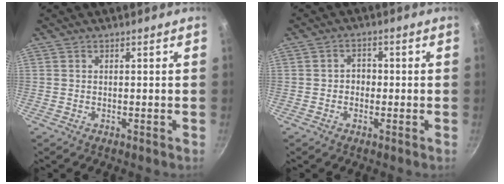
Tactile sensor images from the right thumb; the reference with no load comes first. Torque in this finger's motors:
{"motor_torque": [-0.31, 0.19, -0.05, 0.20, -0.02]}